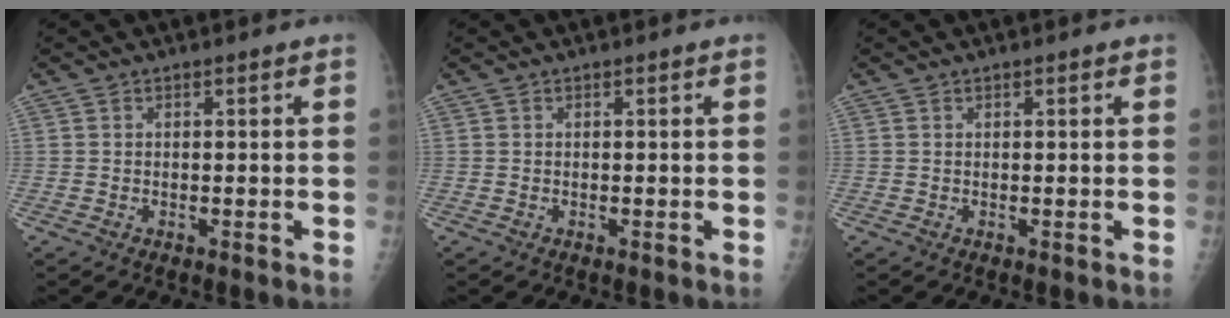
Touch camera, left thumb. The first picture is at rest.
{"total": 0.0}
{"total": 0.8, "force": [0.4, 0.3, 0.7], "torque": [-0.011, 0.001, 0.004]}